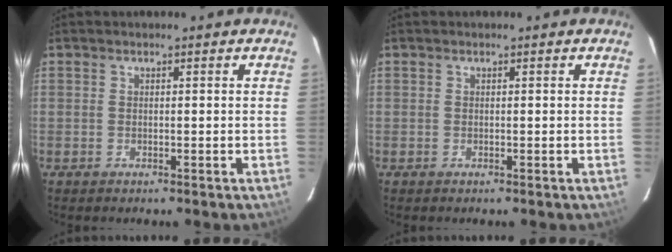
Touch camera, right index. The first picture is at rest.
{"total": 0.0}